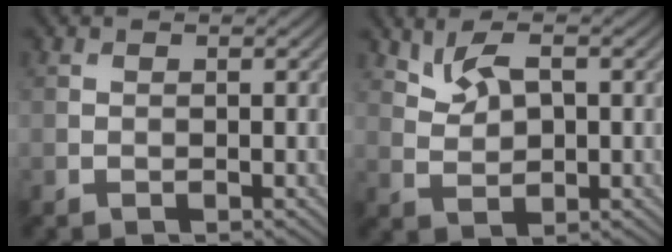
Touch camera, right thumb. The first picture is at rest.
{"total": 4.5, "force": [2.1, 2.2, 3.3], "torque": [-0.075, 0.003, 0.044]}